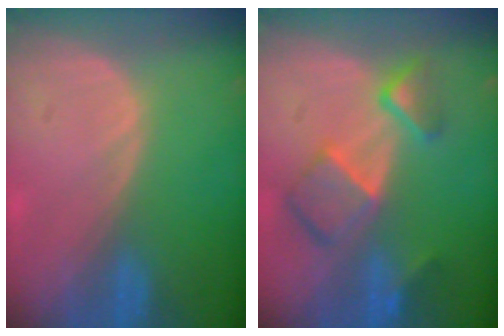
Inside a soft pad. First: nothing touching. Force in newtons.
{"total": 7.9, "press": 6.9, "slide": 3.9}